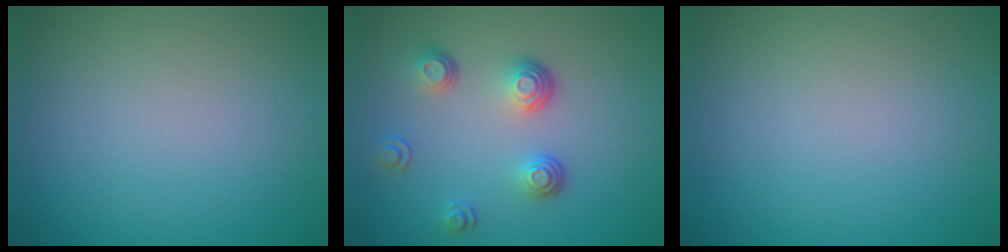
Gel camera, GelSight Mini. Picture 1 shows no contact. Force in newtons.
{"total": 3.5, "press": 2.6, "slide": 2.4}
{"total": 0.0}